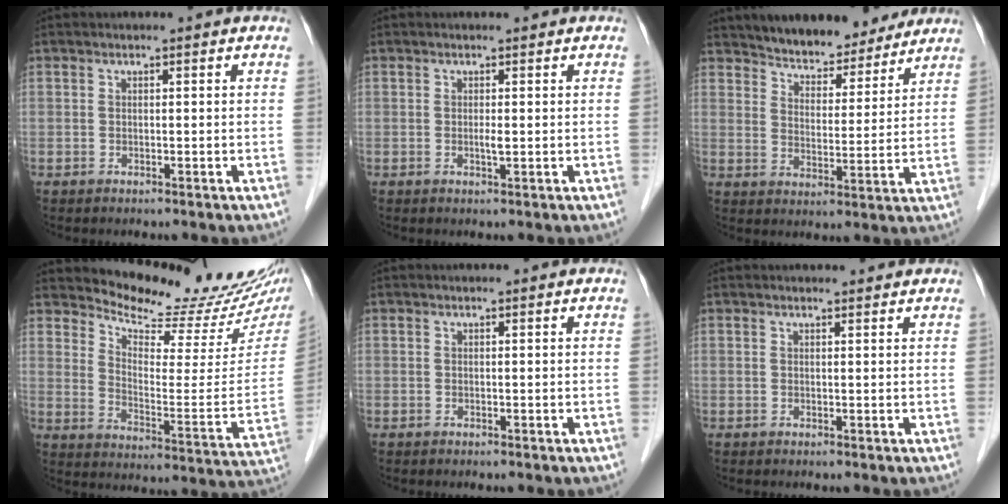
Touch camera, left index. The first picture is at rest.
{"total": 1.0, "force": [0.2, 0.1, 0.9], "torque": [-0.022, -0.001, 0.003]}
{"total": 11.6, "force": [10.5, 3.2, 3.7], "torque": [-0.044, 0.003, 0.155]}
{"total": 16.9, "force": [16.1, 1.9, 4.9], "torque": [-0.080, -0.081, 0.211]}
{"total": 0.0}
{"total": 2.2, "force": [2.2, 0.3, 0.3], "torque": [-0.011, 0.010, 0.028]}